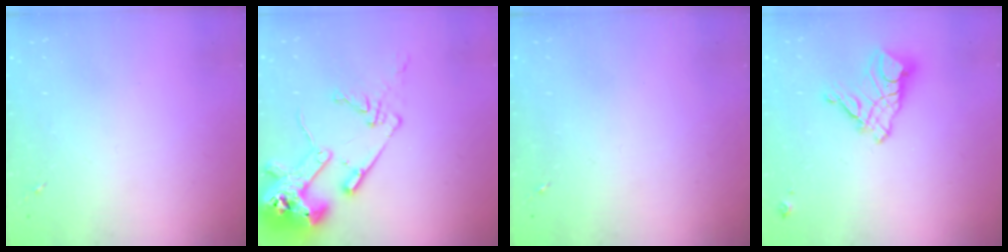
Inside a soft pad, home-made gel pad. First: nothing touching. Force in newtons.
{"total": 16.9, "press": 16.8, "slide": 1.8}
{"total": 0.0}
{"total": 12.6, "press": 12.5, "slide": 1.1}